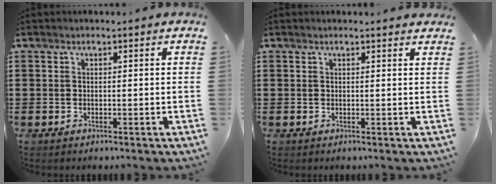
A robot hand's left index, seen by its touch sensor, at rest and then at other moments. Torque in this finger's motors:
{"motor_torque": [0.01, -0.06, 0.04, 0.02]}